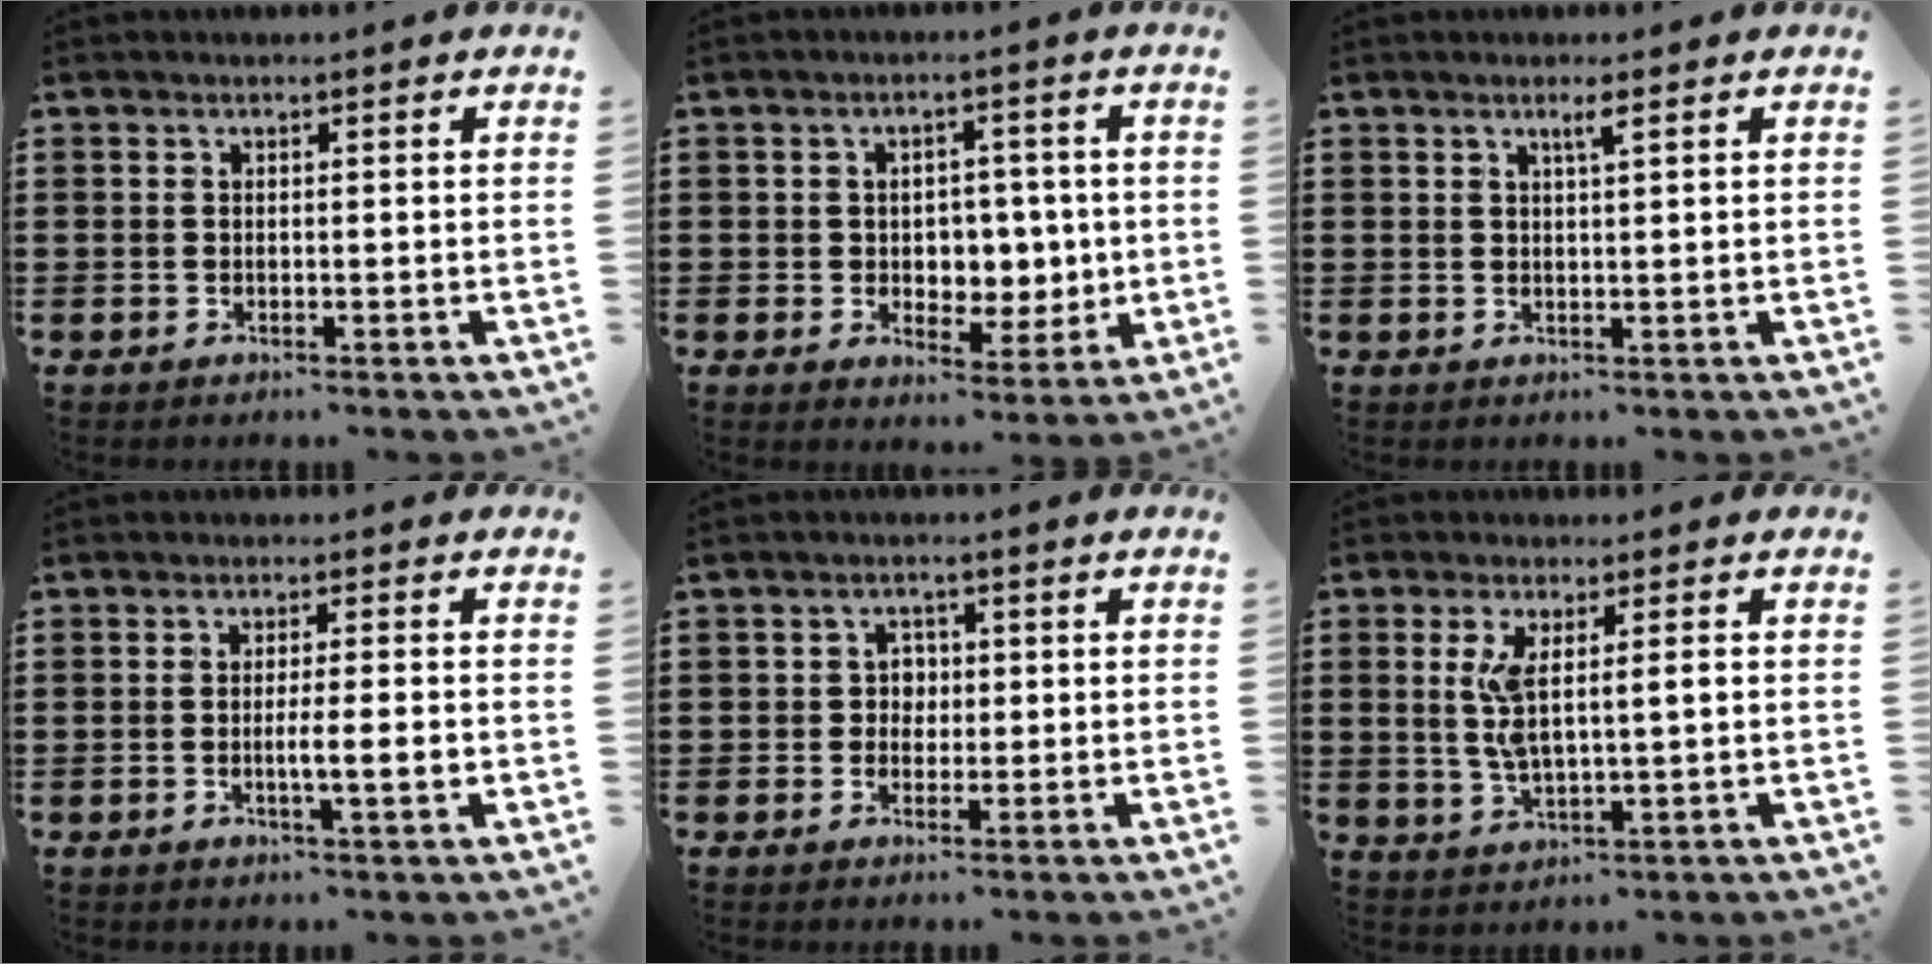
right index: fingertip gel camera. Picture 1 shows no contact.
{"total": 4.7, "force": [0.6, 4.2, 1.9], "torque": [-0.032, 0.005, 0.004]}
{"total": 1.7, "force": [0.9, 0.0, 1.4], "torque": [-0.028, 0.001, 0.015]}
{"total": 3.8, "force": [-0.8, 0.2, 3.7], "torque": [-0.063, -0.003, -0.015]}
{"total": 2.3, "force": [0.0, 2.1, 0.9], "torque": [-0.026, 0.009, -0.004]}
{"total": 5.7, "force": [0.9, 1.5, 5.4], "torque": [-0.112, 0.000, 0.012]}